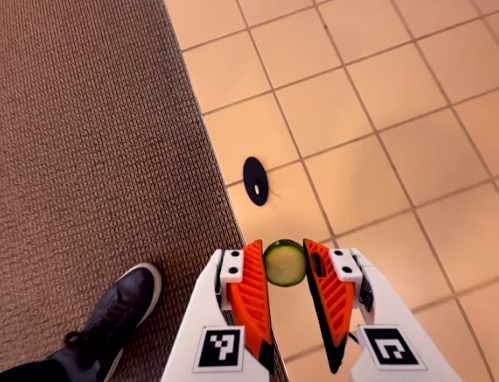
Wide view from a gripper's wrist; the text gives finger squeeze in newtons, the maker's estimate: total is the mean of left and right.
{"total": 7.0, "left": 6.9, "right": 7.2}